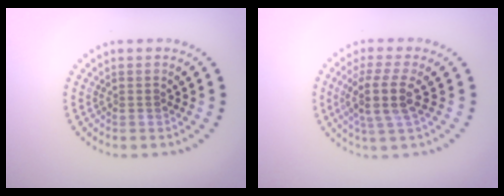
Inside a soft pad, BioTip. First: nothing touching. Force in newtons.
{"total": 3.5, "press": 2.8, "slide": 2.0}